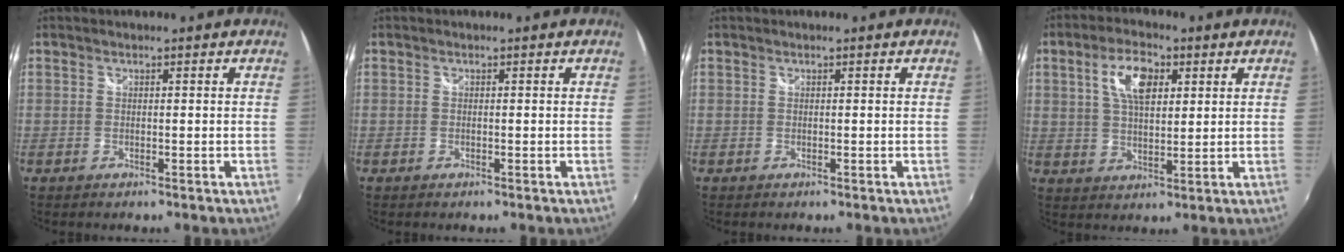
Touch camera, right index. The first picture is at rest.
{"total": 0.0}
{"total": 0.0}
{"total": 8.3, "force": [3.0, 4.1, 6.6], "torque": [-0.120, 0.018, 0.053]}